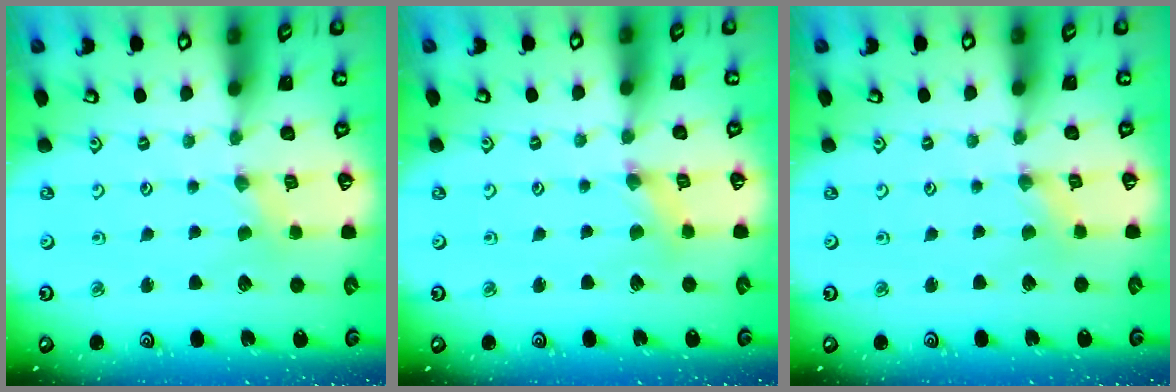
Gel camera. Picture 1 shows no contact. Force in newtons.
{"total": 1.5, "press": 1.5, "slide": 0.2}
{"total": 0.9, "press": 0.9, "slide": 0.2}